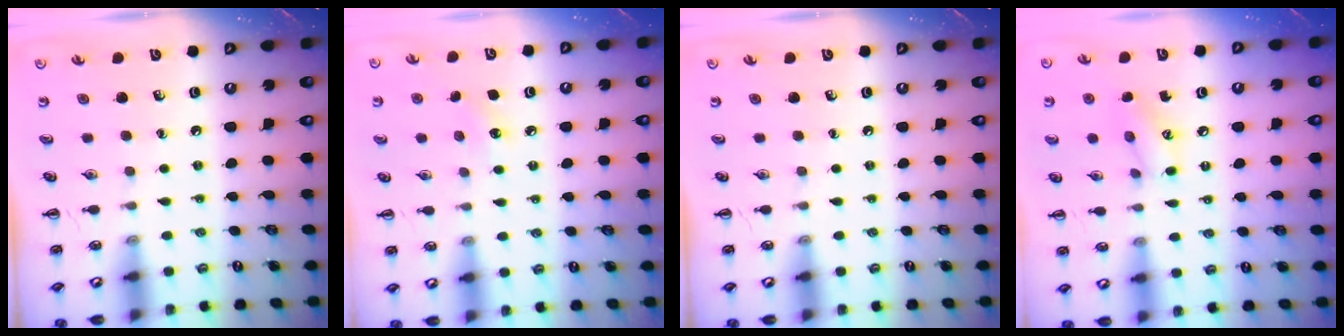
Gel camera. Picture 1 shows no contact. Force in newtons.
{"total": 6.0, "press": 5.8, "slide": 1.8}
{"total": 0.0}
{"total": 9.5, "press": 9.4, "slide": 1.5}